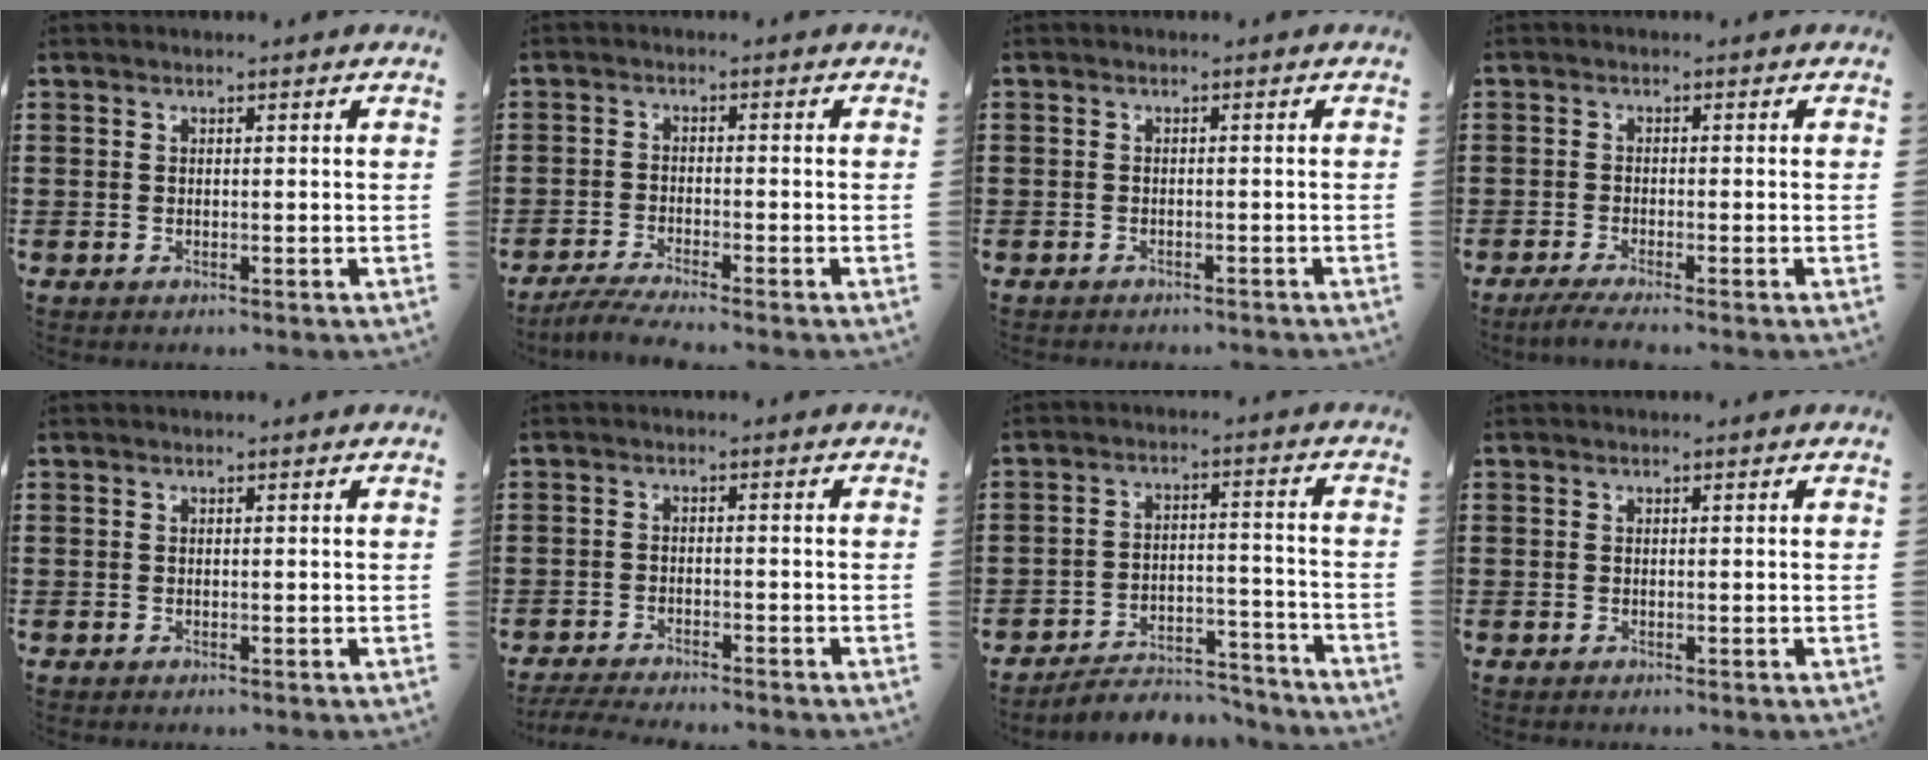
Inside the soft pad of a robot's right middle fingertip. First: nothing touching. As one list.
[{"total": 3.0, "force": [-2.7, -0.3, 1.2], "torque": [-0.030, -0.007, -0.054]}, {"total": 1.0, "force": [-1.0, 0.1, -0.1], "torque": [-0.001, 0.001, -0.022]}, {"total": 1.7, "force": [-1.3, -0.1, 1.0], "torque": [-0.025, -0.004, -0.027]}, {"total": 0.0}, {"total": 2.9, "force": [-2.8, 0.0, 0.7], "torque": [-0.021, -0.004, -0.059]}, {"total": 5.0, "force": [-4.9, 0.8, 0.9], "torque": [-0.019, 0.007, -0.098]}, {"total": 0.0}]